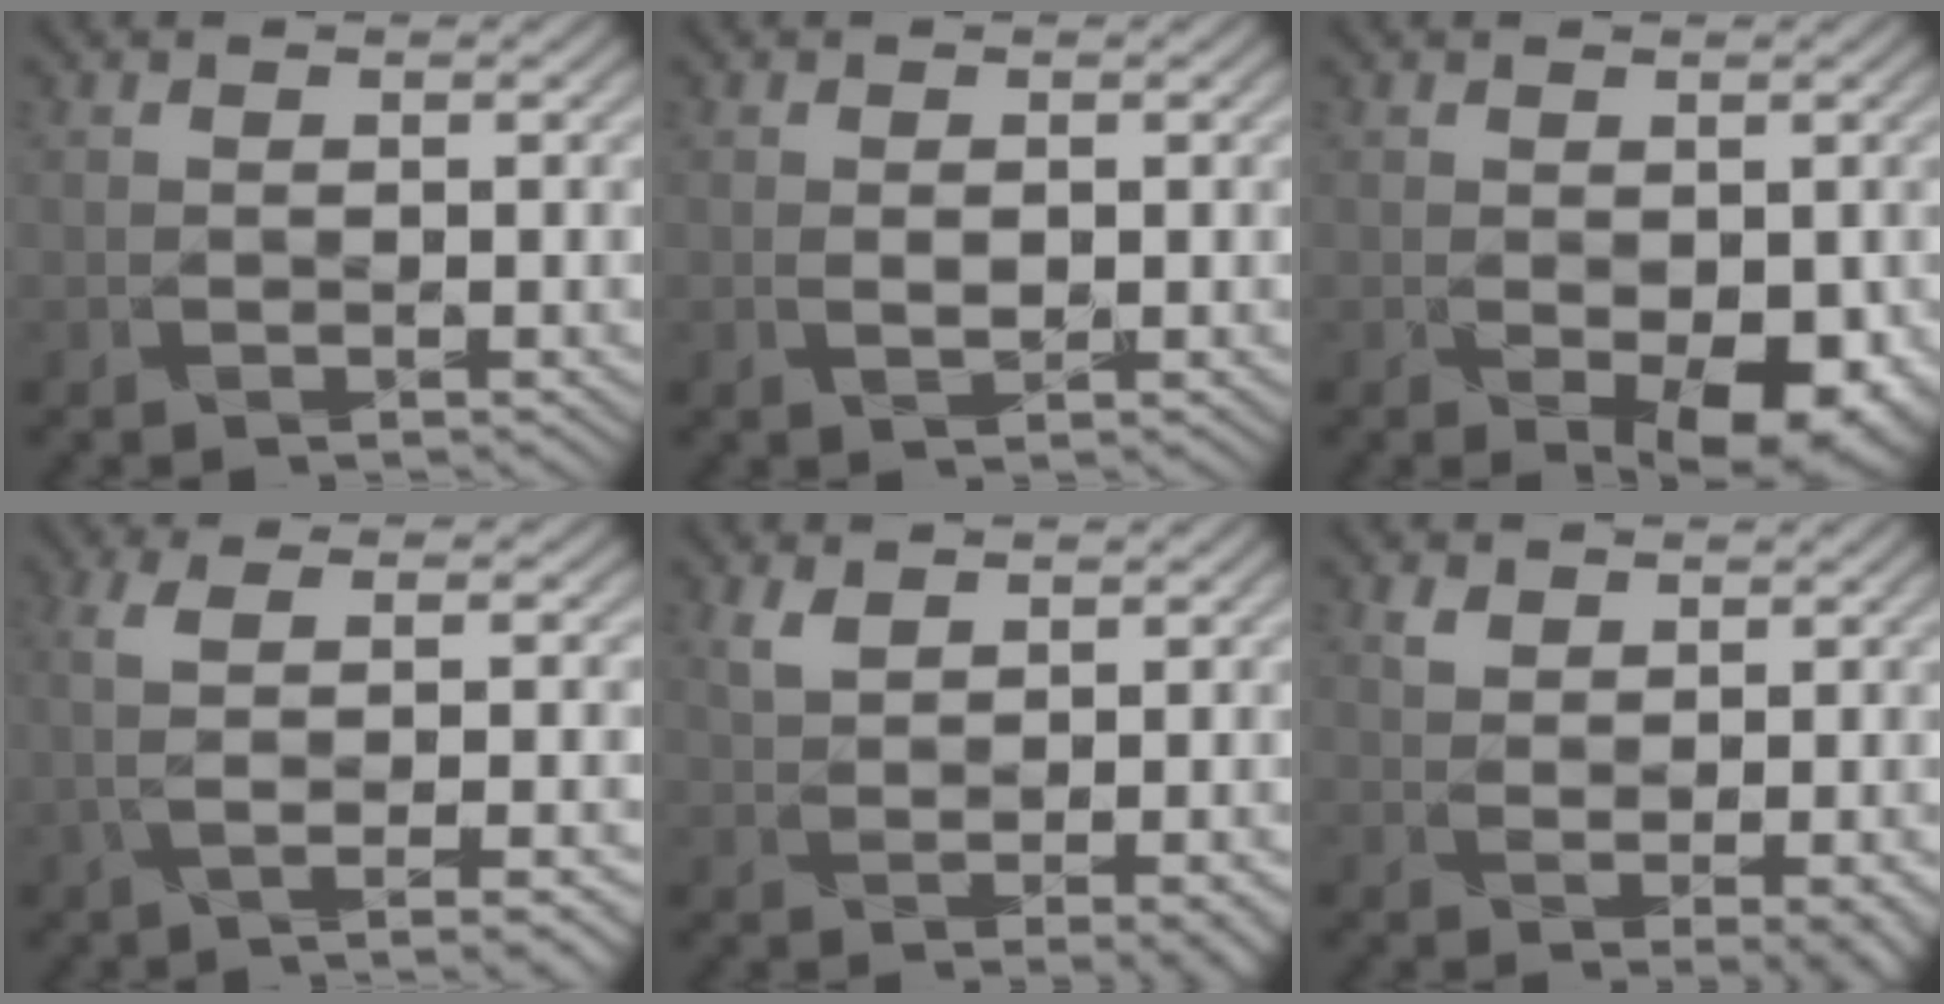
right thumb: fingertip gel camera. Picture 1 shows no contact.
{"total": 1.1, "force": [0.1, 0.4, 1.0], "torque": [-0.022, 0.001, 0.002]}
{"total": 6.9, "force": [-1.7, 4.1, 5.2], "torque": [-0.067, -0.021, -0.014]}
{"total": 6.7, "force": [-0.9, 1.0, 6.5], "torque": [-0.113, 0.007, -0.015]}
{"total": 3.3, "force": [1.7, 1.3, 2.6], "torque": [-0.060, 0.002, 0.034]}
{"total": 3.2, "force": [1.6, 1.7, 2.1], "torque": [-0.046, 0.001, 0.035]}